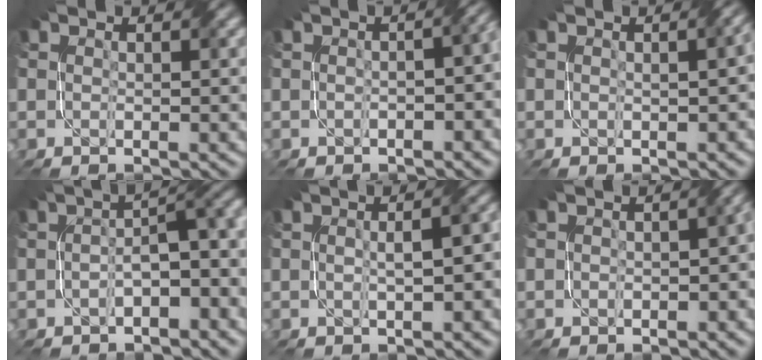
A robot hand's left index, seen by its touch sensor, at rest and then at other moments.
{"total": 5.5, "force": [-0.3, 2.7, 4.7], "torque": [-0.030, 0.006, -0.009]}
{"total": 1.8, "force": [0.2, 0.5, 1.7], "torque": [-0.023, 0.007, 0.004]}
{"total": 5.6, "force": [-1.3, 2.0, 5.0], "torque": [-0.069, 0.014, -0.023]}
{"total": 4.2, "force": [-0.1, 1.5, 3.9], "torque": [-0.045, 0.007, 0.006]}
{"total": 3.7, "force": [-0.2, 2.2, 3.0], "torque": [-0.014, 0.000, 0.004]}